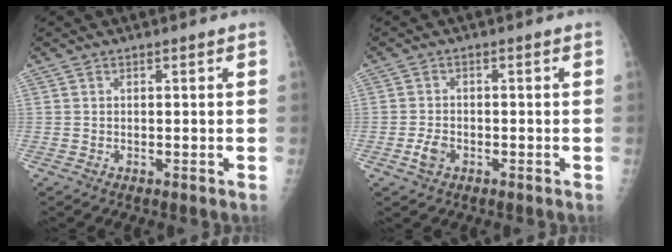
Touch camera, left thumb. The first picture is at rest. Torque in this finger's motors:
{"motor_torque": [-0.16, 0.18, 0.17, -0.21, 0.00]}